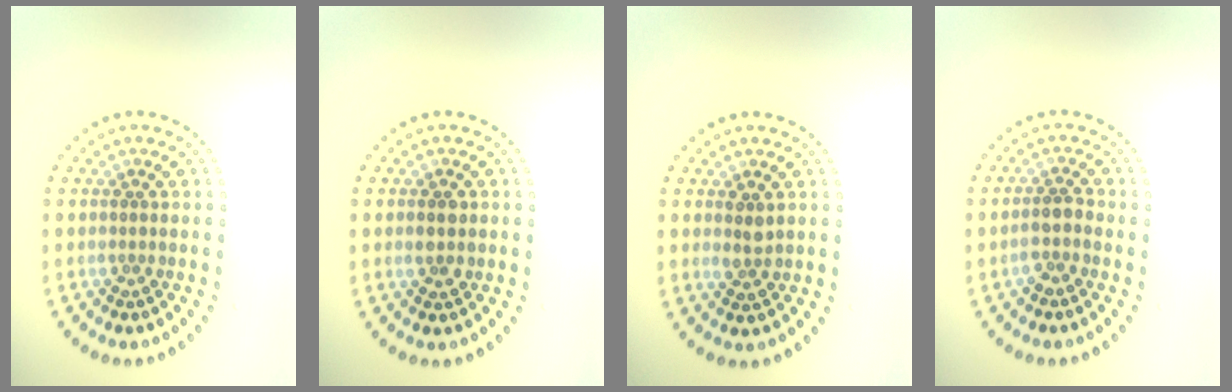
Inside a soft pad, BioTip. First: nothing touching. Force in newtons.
{"total": 1.5, "press": 1.5, "slide": 0.1}
{"total": 1.6, "press": 1.6, "slide": 0.4}
{"total": 1.9, "press": 1.6, "slide": 1.1}